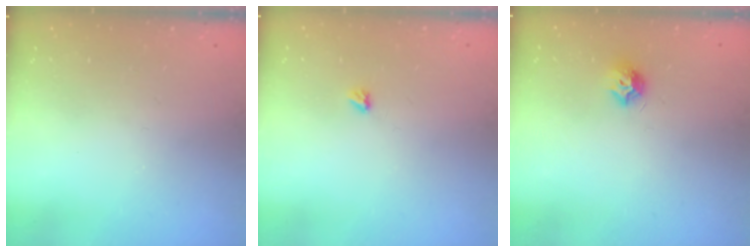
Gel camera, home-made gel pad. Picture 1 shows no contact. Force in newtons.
{"total": 2.9, "press": 2.9, "slide": 0.5}
{"total": 7.5, "press": 7.5, "slide": 0.1}